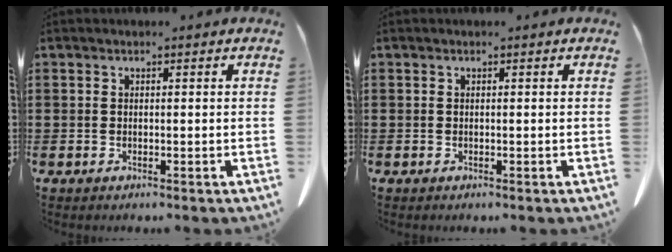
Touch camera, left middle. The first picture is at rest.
{"total": 0.0}